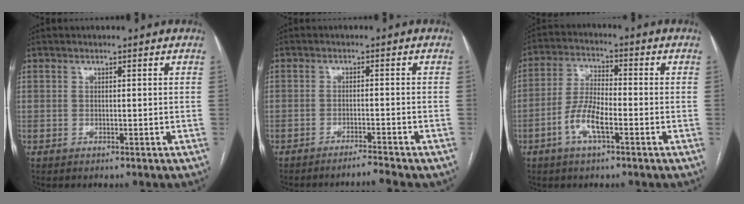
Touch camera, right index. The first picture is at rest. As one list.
[{"total": 3.2, "force": [-3.0, -0.9, 0.6], "torque": [-0.008, -0.011, -0.047]}, {"total": 7.2, "force": [-3.1, 2.2, 6.2], "torque": [-0.133, 0.004, -0.060]}]